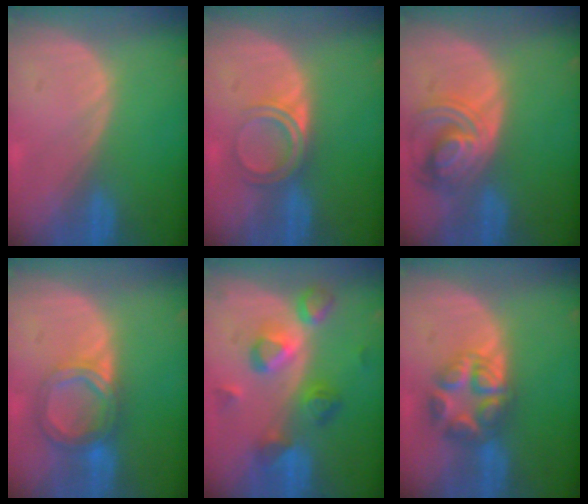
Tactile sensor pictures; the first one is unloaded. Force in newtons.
{"total": 4.7, "press": 4.0, "slide": 2.5}
{"total": 7.8, "press": 6.9, "slide": 3.6}
{"total": 6.5, "press": 5.8, "slide": 3.1}
{"total": 7.4, "press": 7.4, "slide": 0.8}
{"total": 6.5, "press": 6.5, "slide": 0.1}